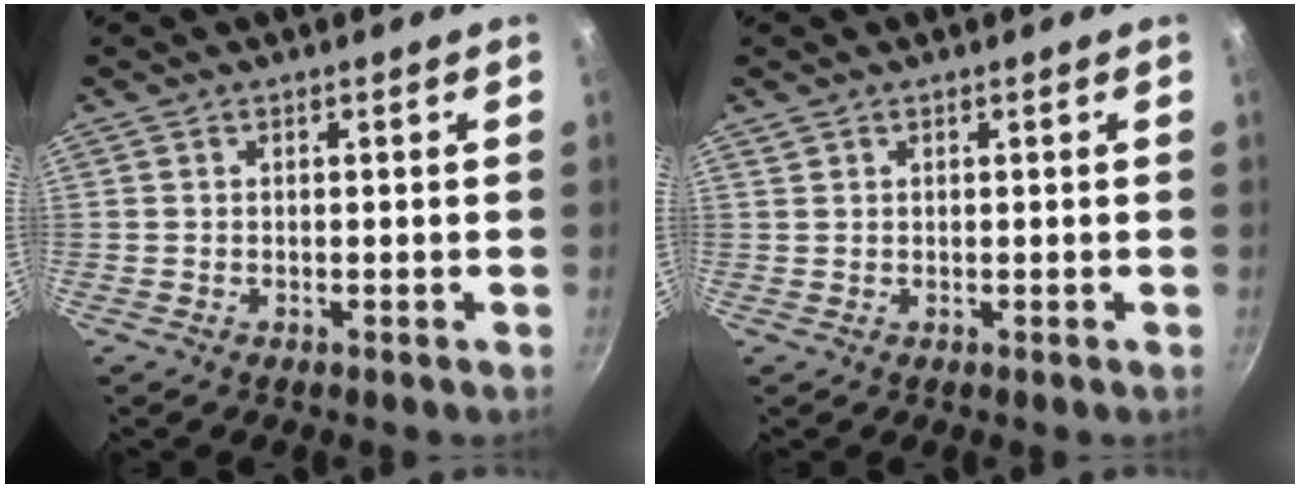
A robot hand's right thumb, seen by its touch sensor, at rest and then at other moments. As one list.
[{"total": 0.7, "force": [0.5, 0.5, 0.1], "torque": [-0.002, 0.002, 0.010]}]